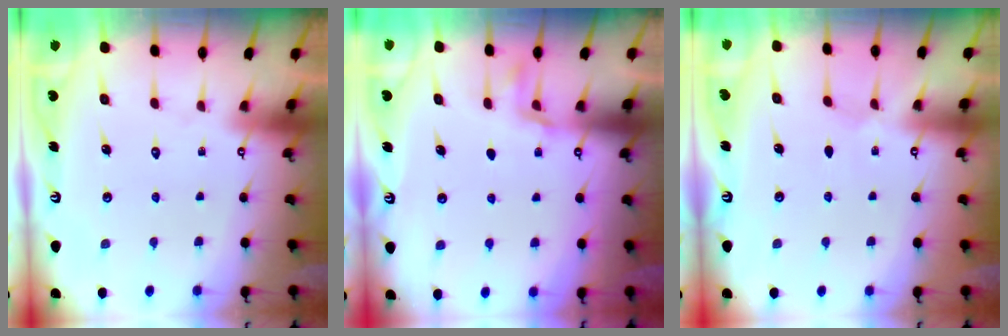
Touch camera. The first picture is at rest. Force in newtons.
{"total": 2.9, "press": 2.8, "slide": 1.0}
{"total": 1.1, "press": 1.0, "slide": 0.2}